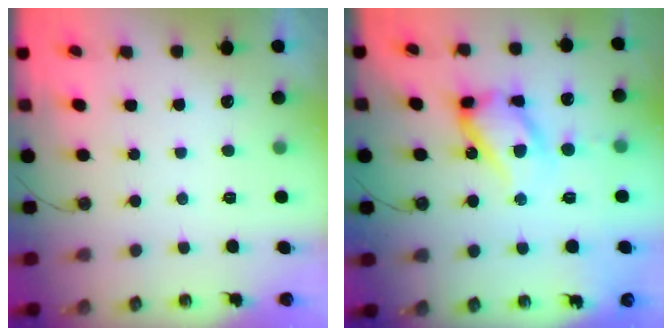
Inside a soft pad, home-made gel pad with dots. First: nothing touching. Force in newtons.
{"total": 17.2, "press": 17.2, "slide": 1.4}